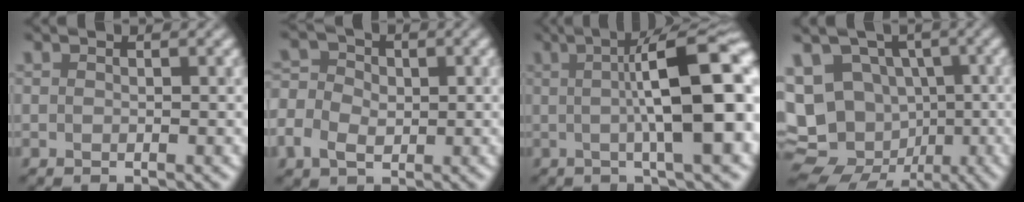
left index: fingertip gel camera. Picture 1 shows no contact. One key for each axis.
{"total": 4.9, "fx": -0.9, "fy": 4.0, "fz": 2.7, "tx": -0.044, "ty": 0.004, "tz": -0.028}
{"total": 12.5, "fx": 0.8, "fy": 3.0, "fz": 12.1, "tx": -0.144, "ty": 0.015, "tz": 0.006}
{"total": 15.5, "fx": -3.5, "fy": 13.6, "fz": 6.6, "tx": -0.151, "ty": -0.006, "tz": -0.063}